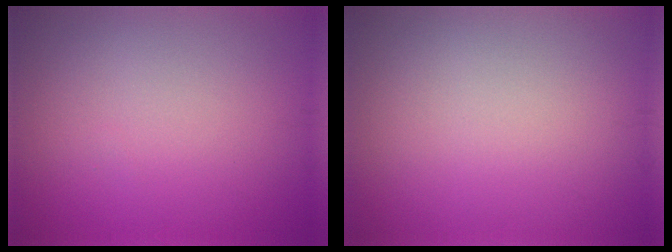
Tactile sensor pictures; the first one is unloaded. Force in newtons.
{"total": 0.0}